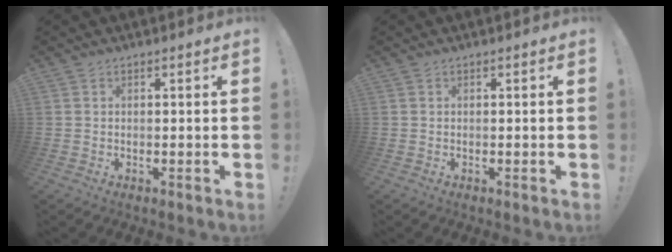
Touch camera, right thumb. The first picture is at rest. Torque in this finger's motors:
{"motor_torque": [-0.06, 0.06, 0.25, -0.09, 0.00]}